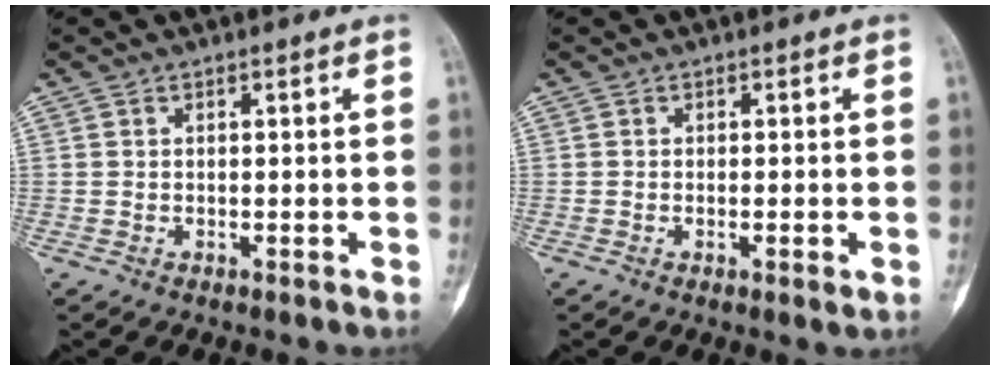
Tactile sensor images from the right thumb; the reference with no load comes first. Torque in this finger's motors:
{"motor_torque": [-0.30, 0.04, -0.10, 0.00, -0.02]}